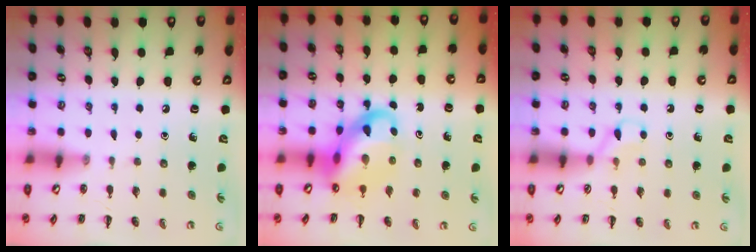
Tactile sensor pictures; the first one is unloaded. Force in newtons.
{"total": 12.6, "press": 12.1, "slide": 3.4}
{"total": 3.9, "press": 3.7, "slide": 1.3}